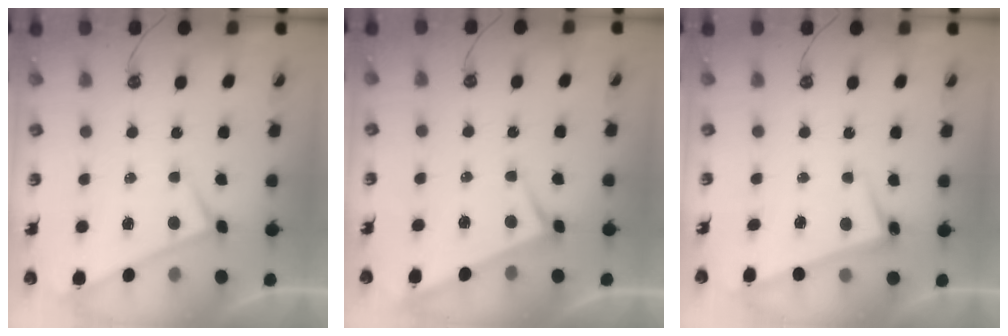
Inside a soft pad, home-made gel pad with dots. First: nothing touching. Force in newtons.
{"total": 3.6, "press": 3.5, "slide": 0.5}
{"total": 2.6, "press": 2.4, "slide": 0.8}